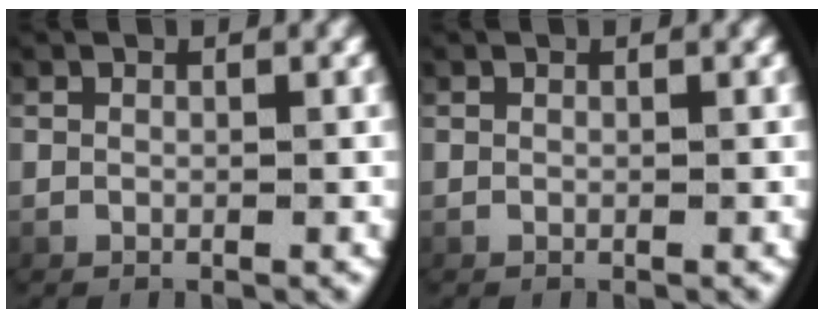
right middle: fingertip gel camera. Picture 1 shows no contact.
{"total": 0.0}